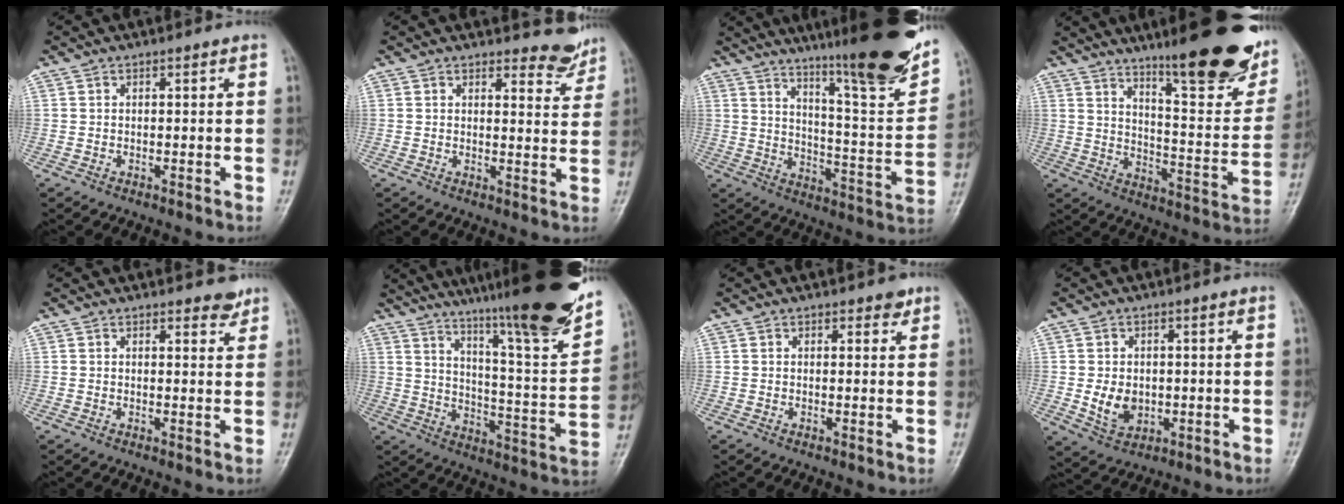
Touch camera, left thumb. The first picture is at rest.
{"total": 4.7, "force": [4.4, 1.6, 0.4], "torque": [0.013, -0.043, 0.047]}
{"total": 24.2, "force": [17.0, 3.3, 16.9], "torque": [-0.229, -0.079, 0.250]}
{"total": 25.6, "force": [16.7, 6.4, 18.2], "torque": [-0.217, -0.082, 0.241]}
{"total": 2.6, "force": [2.1, 0.9, 1.0], "torque": [0.001, -0.015, 0.026]}
{"total": 27.2, "force": [20.3, 3.0, 17.9], "torque": [-0.256, -0.094, 0.295]}
{"total": 1.7, "force": [1.1, 0.9, 0.8], "torque": [0.002, -0.005, 0.012]}
{"total": 5.9, "force": [-0.4, 4.5, 3.8], "torque": [-0.050, -0.006, 0.004]}